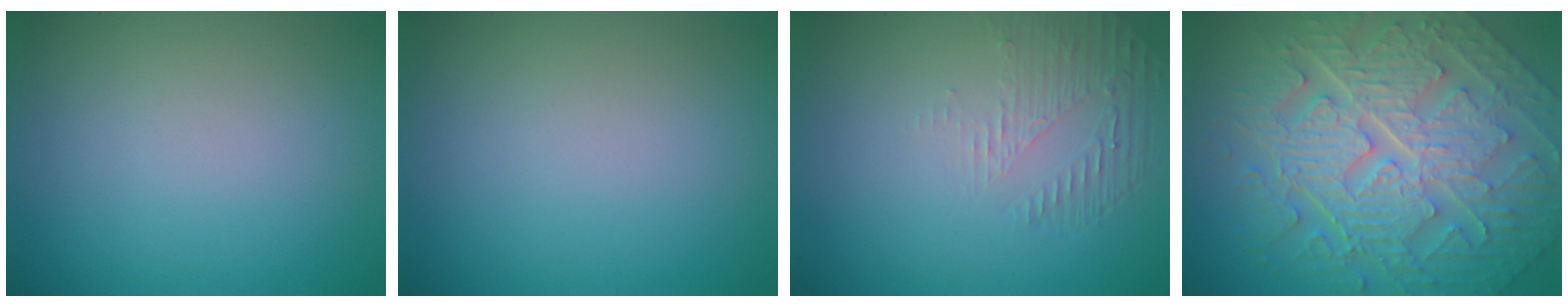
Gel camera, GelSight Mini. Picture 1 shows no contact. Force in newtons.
{"total": 0.0}
{"total": 1.7, "press": 0.6, "slide": 1.6}
{"total": 11.0, "press": 7.5, "slide": 8.0}